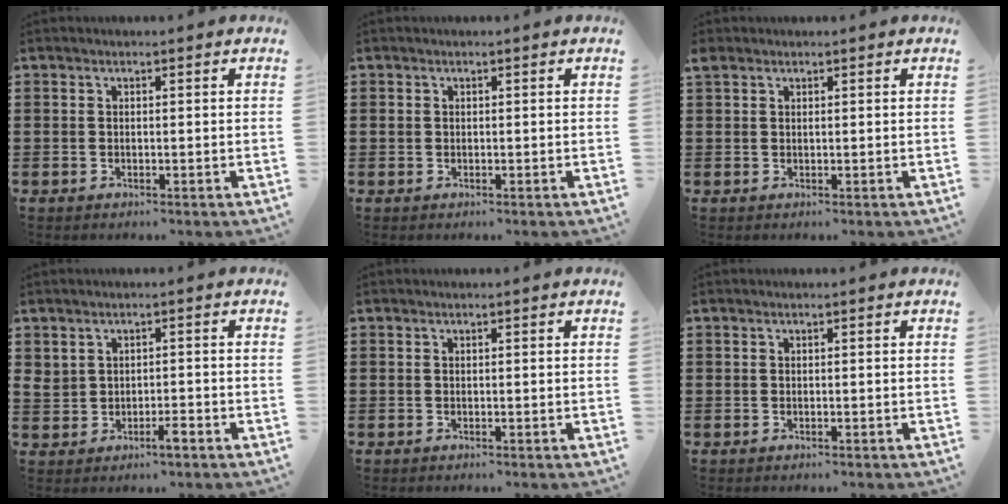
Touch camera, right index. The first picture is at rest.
{"total": 0.6, "force": [0.1, 0.6, 0.2], "torque": [-0.006, 0.004, 0.001]}
{"total": 0.8, "force": [0.6, 0.5, 0.3], "torque": [-0.009, 0.001, 0.011]}
{"total": 2.6, "force": [-0.6, 1.6, 1.9], "torque": [-0.040, 0.005, -0.013]}
{"total": 0.0}
{"total": 0.0}